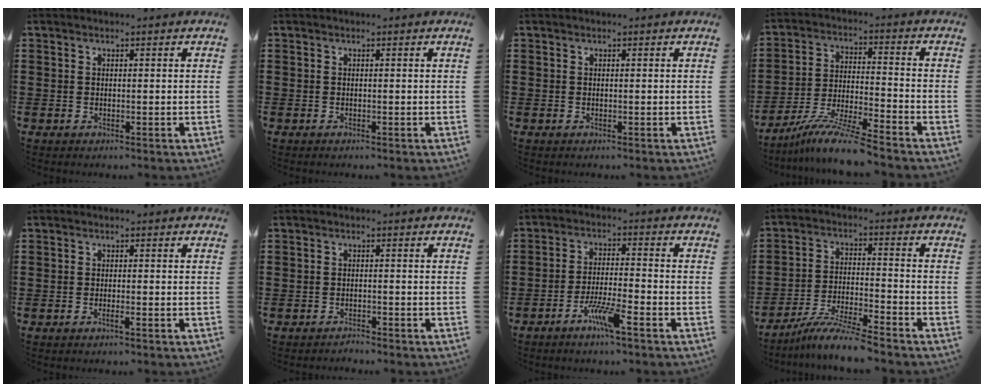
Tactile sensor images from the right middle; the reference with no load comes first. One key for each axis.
{"total": 0.0}
{"total": 0.0}
{"total": 9.1, "fx": -7.9, "fy": -0.2, "fz": 4.5, "tx": -0.089, "ty": -0.003, "tz": -0.156}
{"total": 0.9, "fx": -0.6, "fy": 0.0, "fz": 0.7, "tx": -0.013, "ty": -0.002, "tz": -0.011}
{"total": 1.5, "fx": -1.5, "fy": 0.0, "fz": 0.0, "tx": -0.004, "ty": 0.003, "tz": -0.032}
{"total": 5.7, "fx": -3.6, "fy": 0.5, "fz": 4.4, "tx": -0.090, "ty": -0.005, "tz": -0.068}
{"total": 7.4, "fx": -6.8, "fy": -0.3, "fz": 2.9, "tx": -0.059, "ty": -0.008, "tz": -0.131}